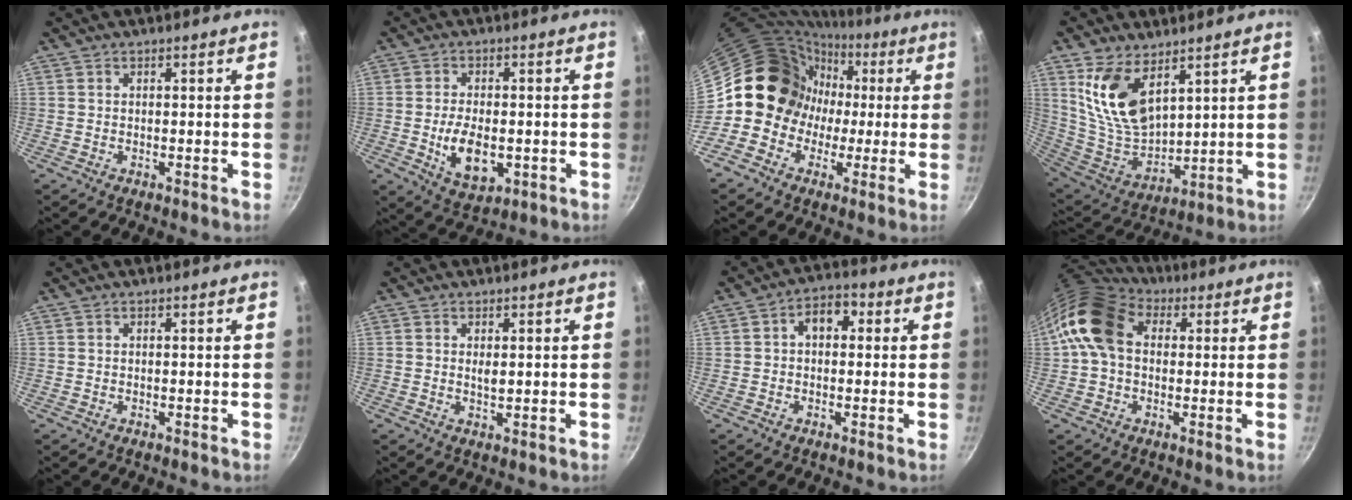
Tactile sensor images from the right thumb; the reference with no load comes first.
{"total": 9.2, "force": [-1.6, 5.3, 7.4], "torque": [-0.118, -0.004, -0.019]}
{"total": 13.2, "force": [-0.3, 12.5, 4.3], "torque": [-0.008, 0.037, -0.022]}
{"total": 14.6, "force": [7.2, 8.0, 9.9], "torque": [-0.171, -0.061, 0.154]}
{"total": 0.0}
{"total": 1.7, "force": [0.4, 0.7, 1.5], "torque": [-0.026, -0.003, 0.008]}
{"total": 5.9, "force": [0.9, 4.2, 4.0], "torque": [-0.031, 0.016, 0.002]}
{"total": 12.7, "force": [1.7, 9.5, 8.3], "torque": [-0.134, 0.023, 0.011]}